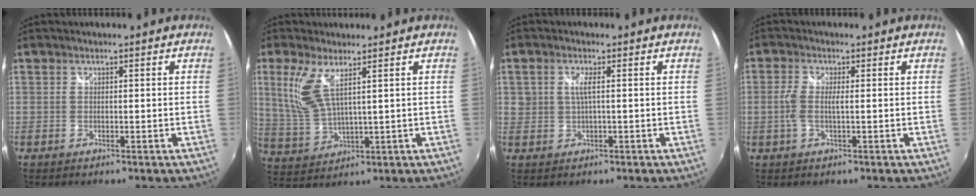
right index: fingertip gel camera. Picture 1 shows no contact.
{"total": 7.9, "force": [3.8, 2.4, 6.5], "torque": [-0.148, -0.005, 0.088]}
{"total": 2.1, "force": [0.1, 0.8, 1.9], "torque": [-0.040, 0.001, 0.003]}
{"total": 3.6, "force": [-0.2, 0.9, 3.5], "torque": [-0.074, -0.001, -0.006]}